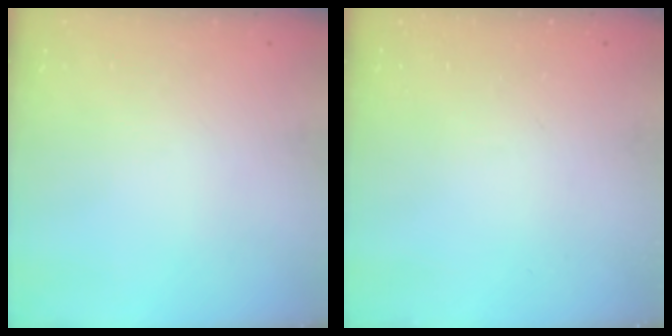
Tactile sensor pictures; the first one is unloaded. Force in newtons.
{"total": 0.0}